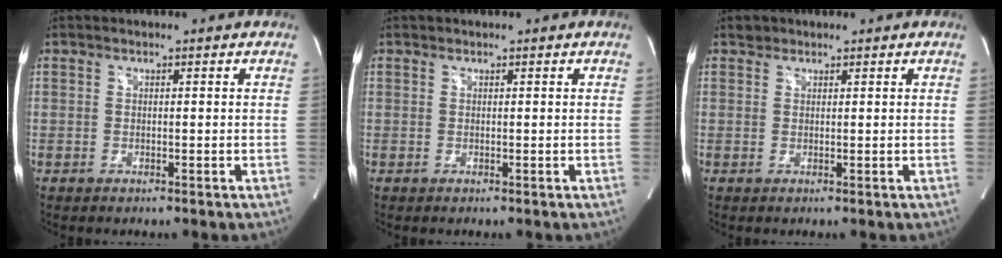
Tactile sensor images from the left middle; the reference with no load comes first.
{"total": 0.0}
{"total": 1.0, "force": [0.8, 0.5, 0.0], "torque": [0.003, 0.004, 0.012]}